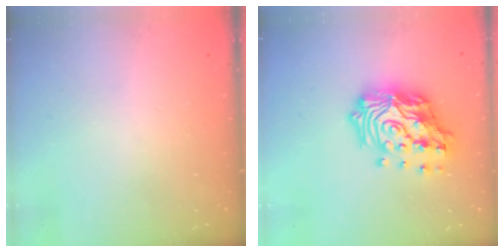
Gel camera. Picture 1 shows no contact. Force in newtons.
{"total": 20.6, "press": 20.5, "slide": 2.7}